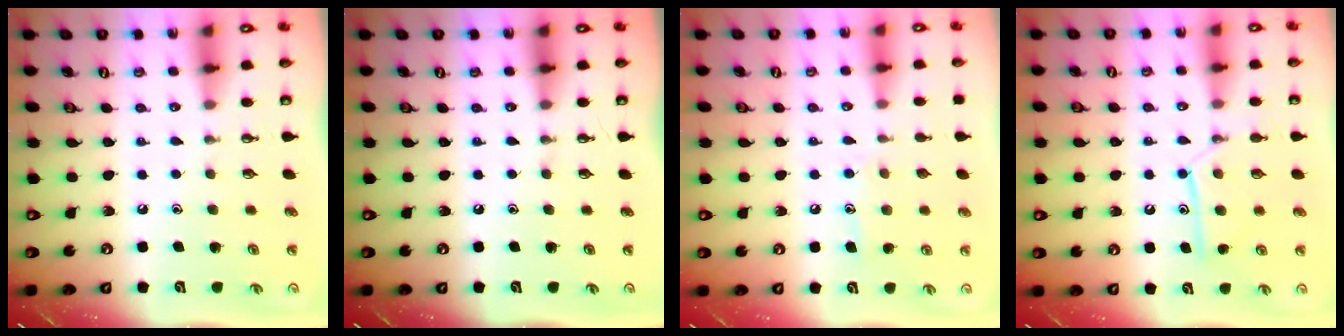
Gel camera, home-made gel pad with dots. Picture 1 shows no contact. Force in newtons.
{"total": 0.0}
{"total": 7.9, "press": 7.9, "slide": 0.4}
{"total": 10.4, "press": 10.4, "slide": 0.6}